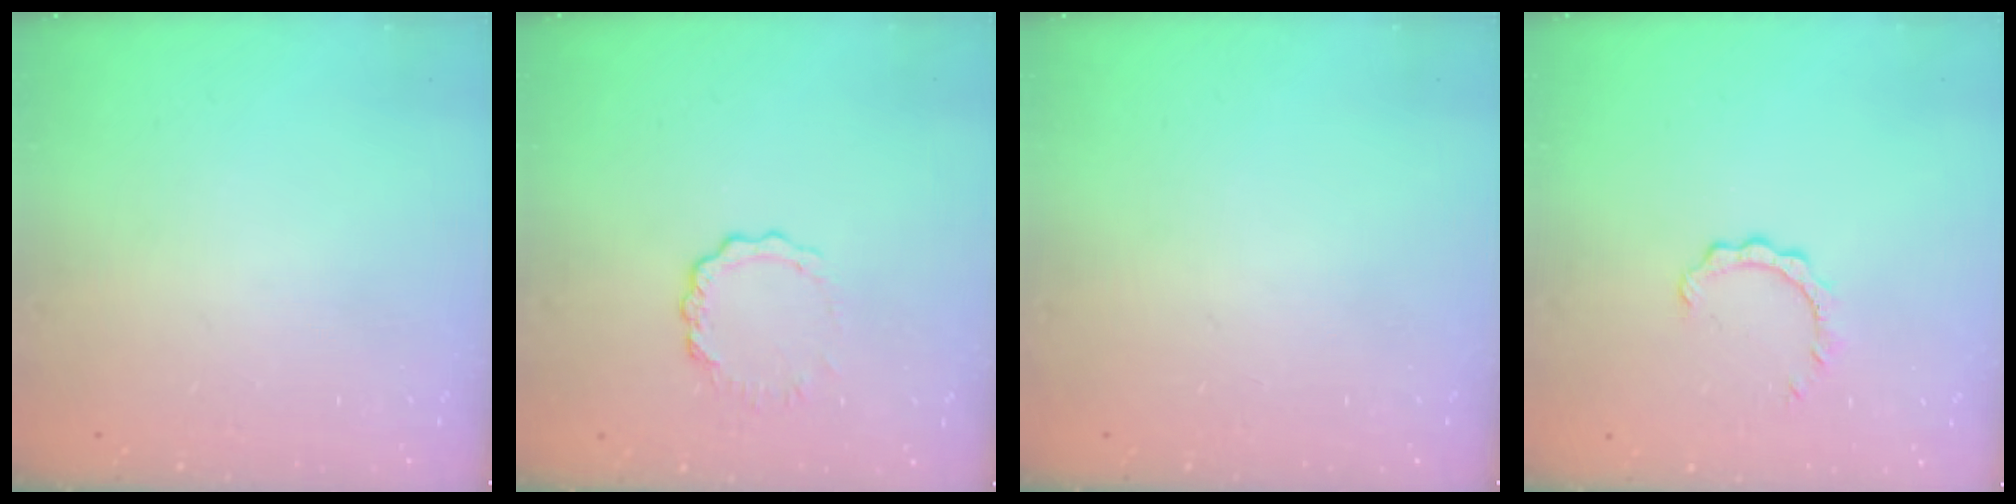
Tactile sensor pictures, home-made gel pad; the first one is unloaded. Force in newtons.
{"total": 5.3, "press": 5.2, "slide": 0.6}
{"total": 0.0}
{"total": 2.6, "press": 2.6, "slide": 0.2}